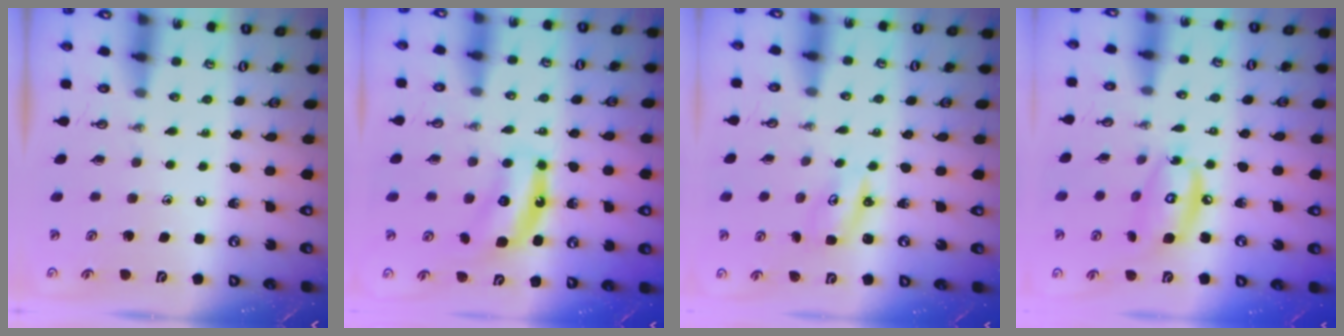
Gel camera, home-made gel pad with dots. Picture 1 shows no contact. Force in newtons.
{"total": 7.4, "press": 7.4, "slide": 0.3}
{"total": 2.6, "press": 2.6, "slide": 0.2}
{"total": 12.6, "press": 12.6, "slide": 1.1}